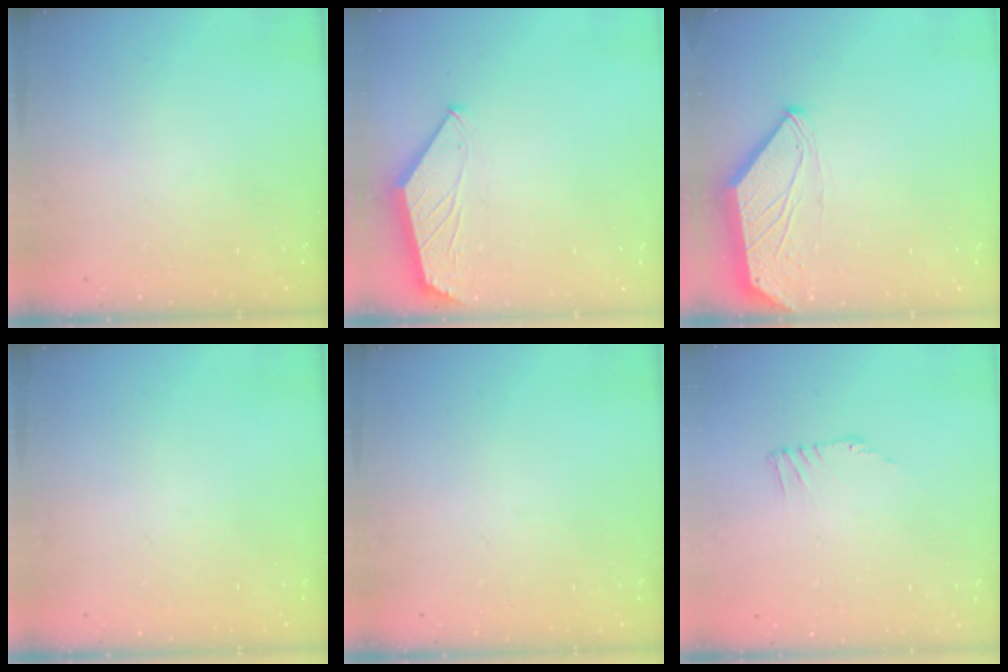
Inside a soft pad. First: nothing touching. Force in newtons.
{"total": 1.7, "press": 1.6, "slide": 0.3}
{"total": 0.0}
{"total": 0.0}
{"total": 0.0}
{"total": 1.1, "press": 1.0, "slide": 0.2}